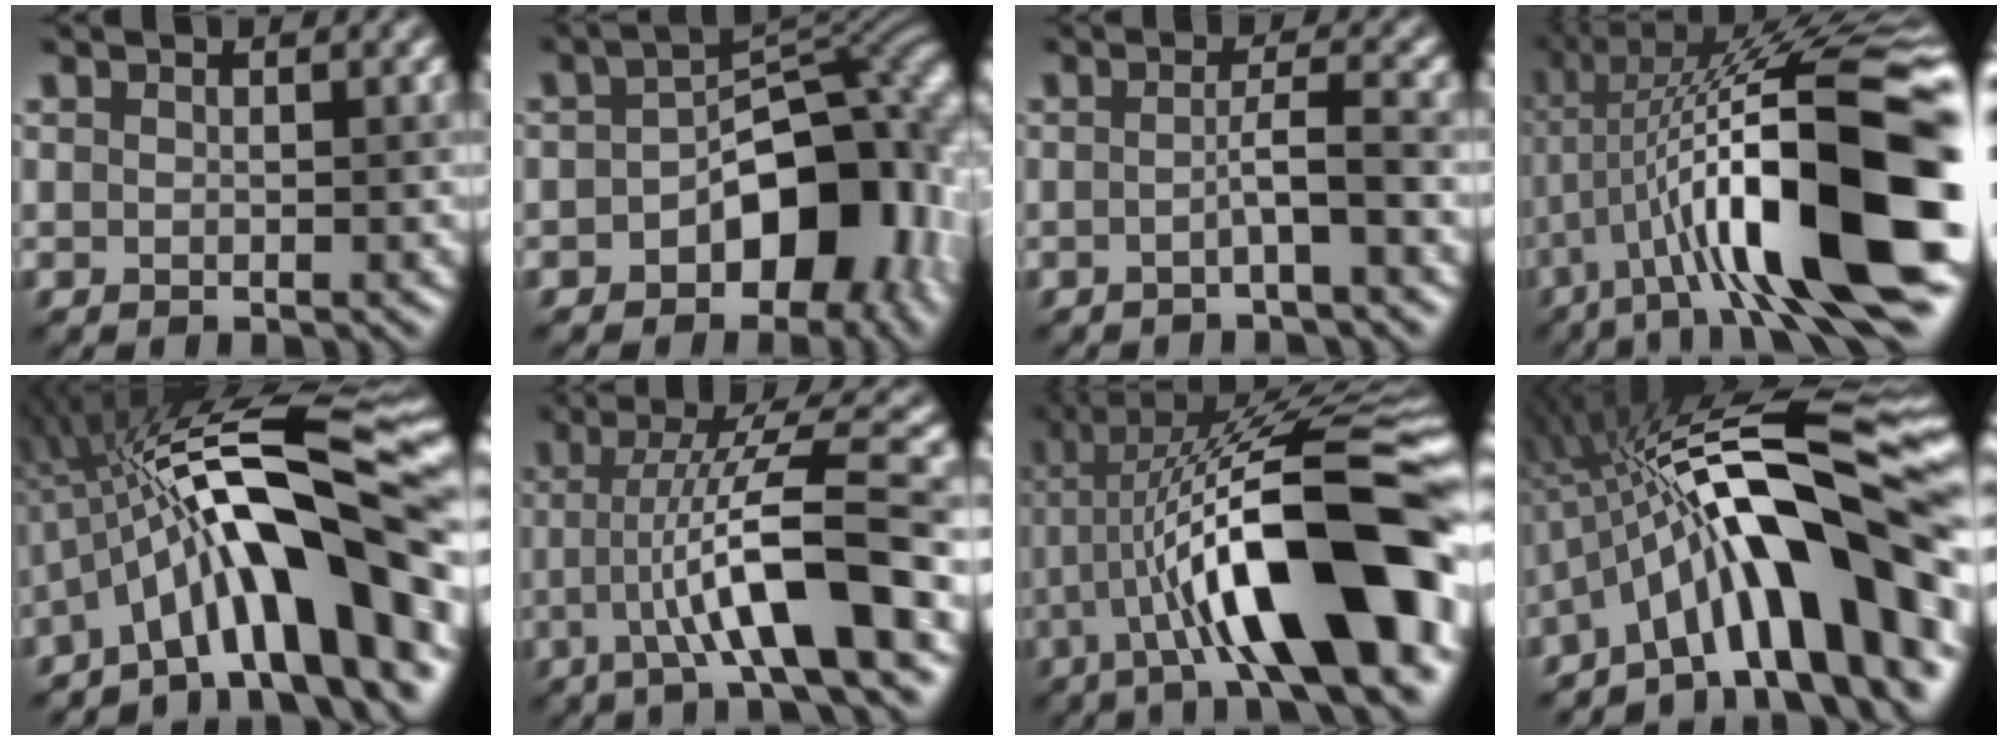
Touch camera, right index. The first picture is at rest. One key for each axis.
{"total": 12.1, "fx": -3.2, "fy": 7.6, "fz": 8.9, "tx": -0.086, "ty": -0.003, "tz": -0.046}
{"total": 2.3, "fx": -0.8, "fy": 0.0, "fz": 2.2, "tx": -0.040, "ty": 0.001, "tz": -0.017}
{"total": 15.9, "fx": -2.6, "fy": 3.9, "fz": 15.2, "tx": -0.249, "ty": 0.027, "tz": -0.039}
{"total": 13.9, "fx": -3.3, "fy": 3.7, "fz": 13.0, "tx": -0.181, "ty": 0.027, "tz": -0.053}
{"total": 8.6, "fx": -1.8, "fy": 1.0, "fz": 8.3, "tx": -0.129, "ty": 0.011, "tz": -0.027}
{"total": 14.8, "fx": -3.2, "fy": 3.7, "fz": 13.9, "tx": -0.214, "ty": 0.021, "tz": -0.048}
{"total": 15.4, "fx": -3.4, "fy": 4.1, "fz": 14.5, "tx": -0.194, "ty": 0.032, "tz": -0.055}